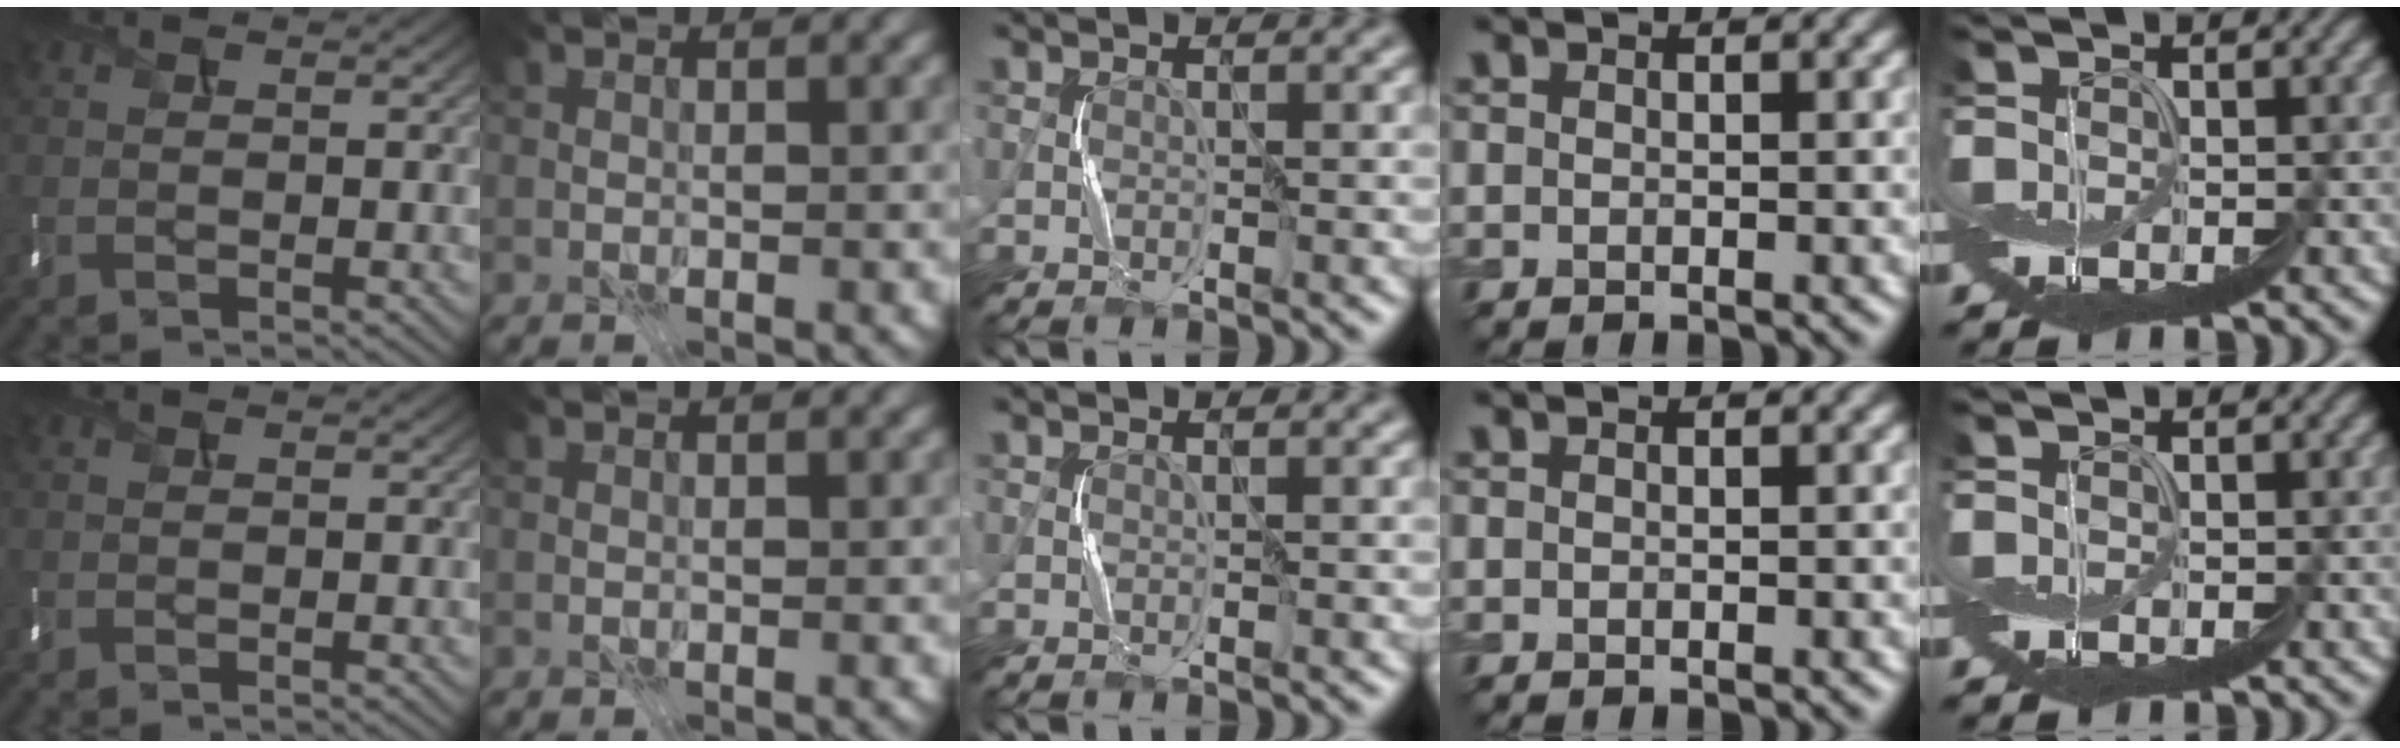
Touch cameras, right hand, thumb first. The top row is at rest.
{}